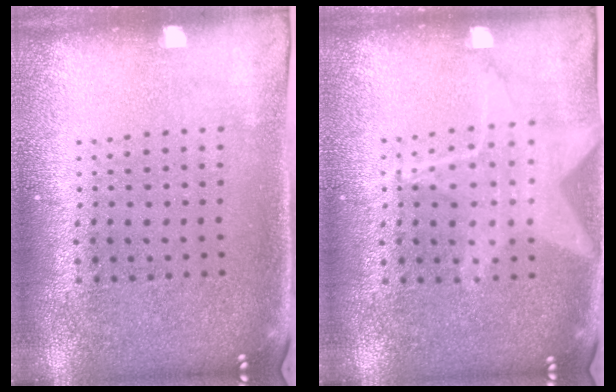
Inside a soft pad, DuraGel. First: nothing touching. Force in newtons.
{"total": 1.4, "press": 1.4, "slide": 0.5}